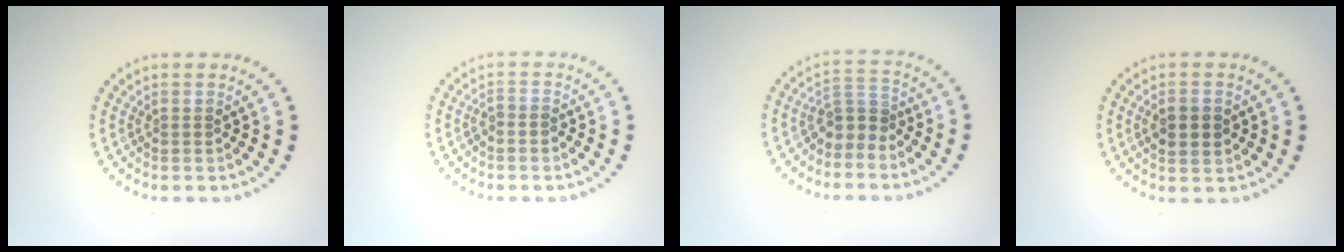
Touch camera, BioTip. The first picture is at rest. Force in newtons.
{"total": 0.7, "press": 0.5, "slide": 0.5}
{"total": 2.1, "press": 1.7, "slide": 1.3}
{"total": 2.5, "press": 2.5, "slide": 0.1}